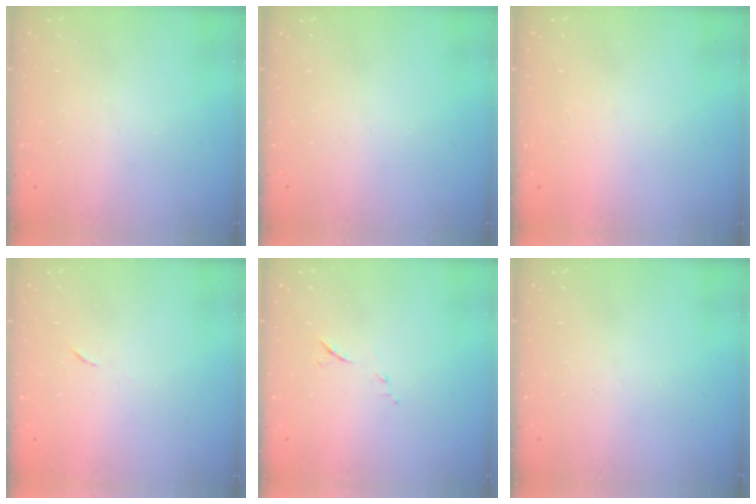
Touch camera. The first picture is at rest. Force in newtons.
{"total": 0.0}
{"total": 1.6, "press": 1.6, "slide": 0.1}
{"total": 3.5, "press": 3.3, "slide": 1.2}
{"total": 6.4, "press": 6.3, "slide": 1.3}
{"total": 0.0}